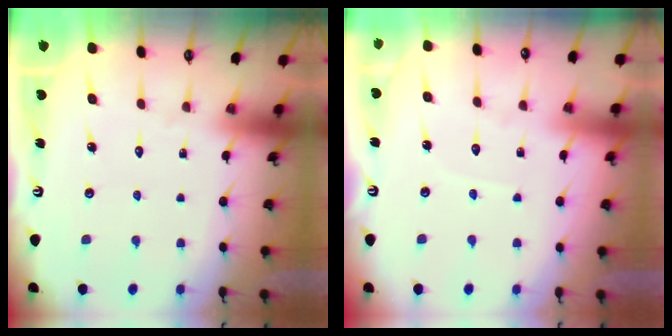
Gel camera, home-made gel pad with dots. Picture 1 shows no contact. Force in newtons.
{"total": 3.1, "press": 3.1, "slide": 0.3}